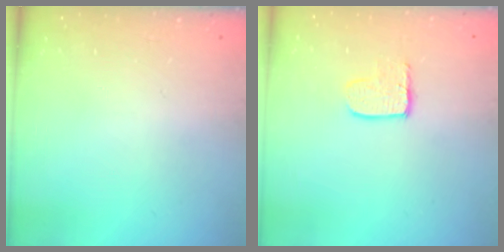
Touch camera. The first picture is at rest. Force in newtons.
{"total": 5.5, "press": 5.5, "slide": 0.4}